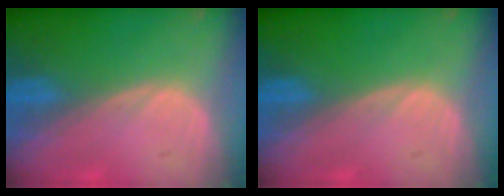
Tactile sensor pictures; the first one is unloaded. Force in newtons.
{"total": 0.0}